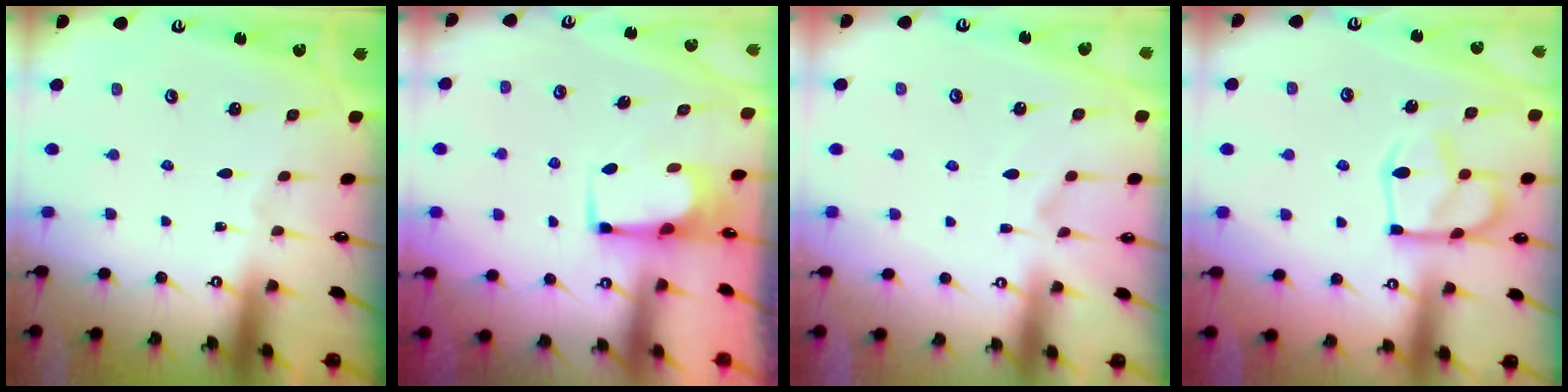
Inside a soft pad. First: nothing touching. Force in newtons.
{"total": 2.2, "press": 2.2, "slide": 0.1}
{"total": 1.3, "press": 0.1, "slide": 1.3}
{"total": 9.7, "press": 9.7, "slide": 1.1}